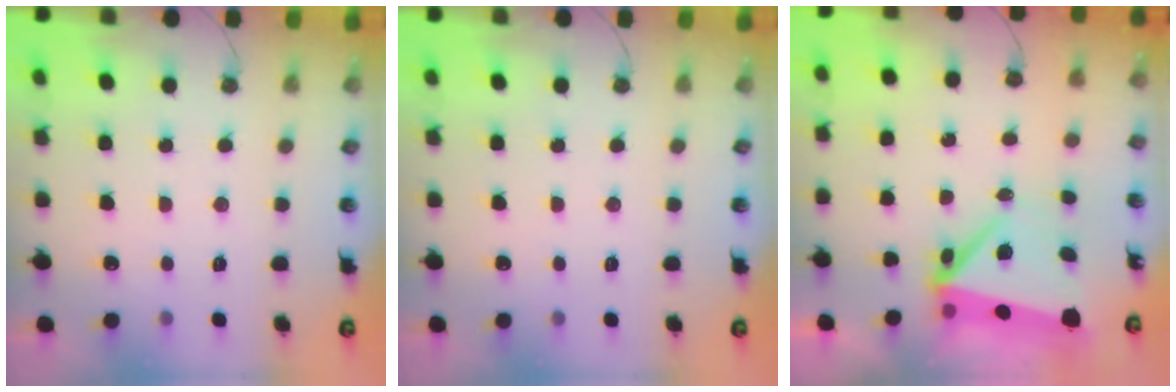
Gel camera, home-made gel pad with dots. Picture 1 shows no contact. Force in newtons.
{"total": 0.0}
{"total": 7.5, "press": 7.4, "slide": 0.9}